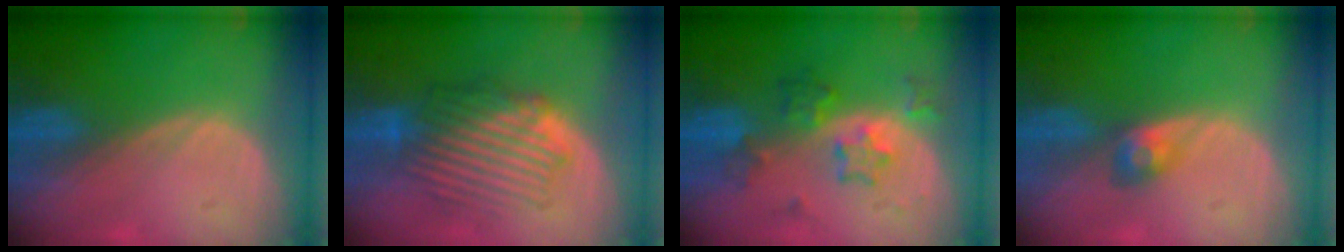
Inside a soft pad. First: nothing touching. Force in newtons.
{"total": 8.6, "press": 8.3, "slide": 2.0}
{"total": 5.9, "press": 5.9, "slide": 0.3}
{"total": 3.0, "press": 2.6, "slide": 1.4}